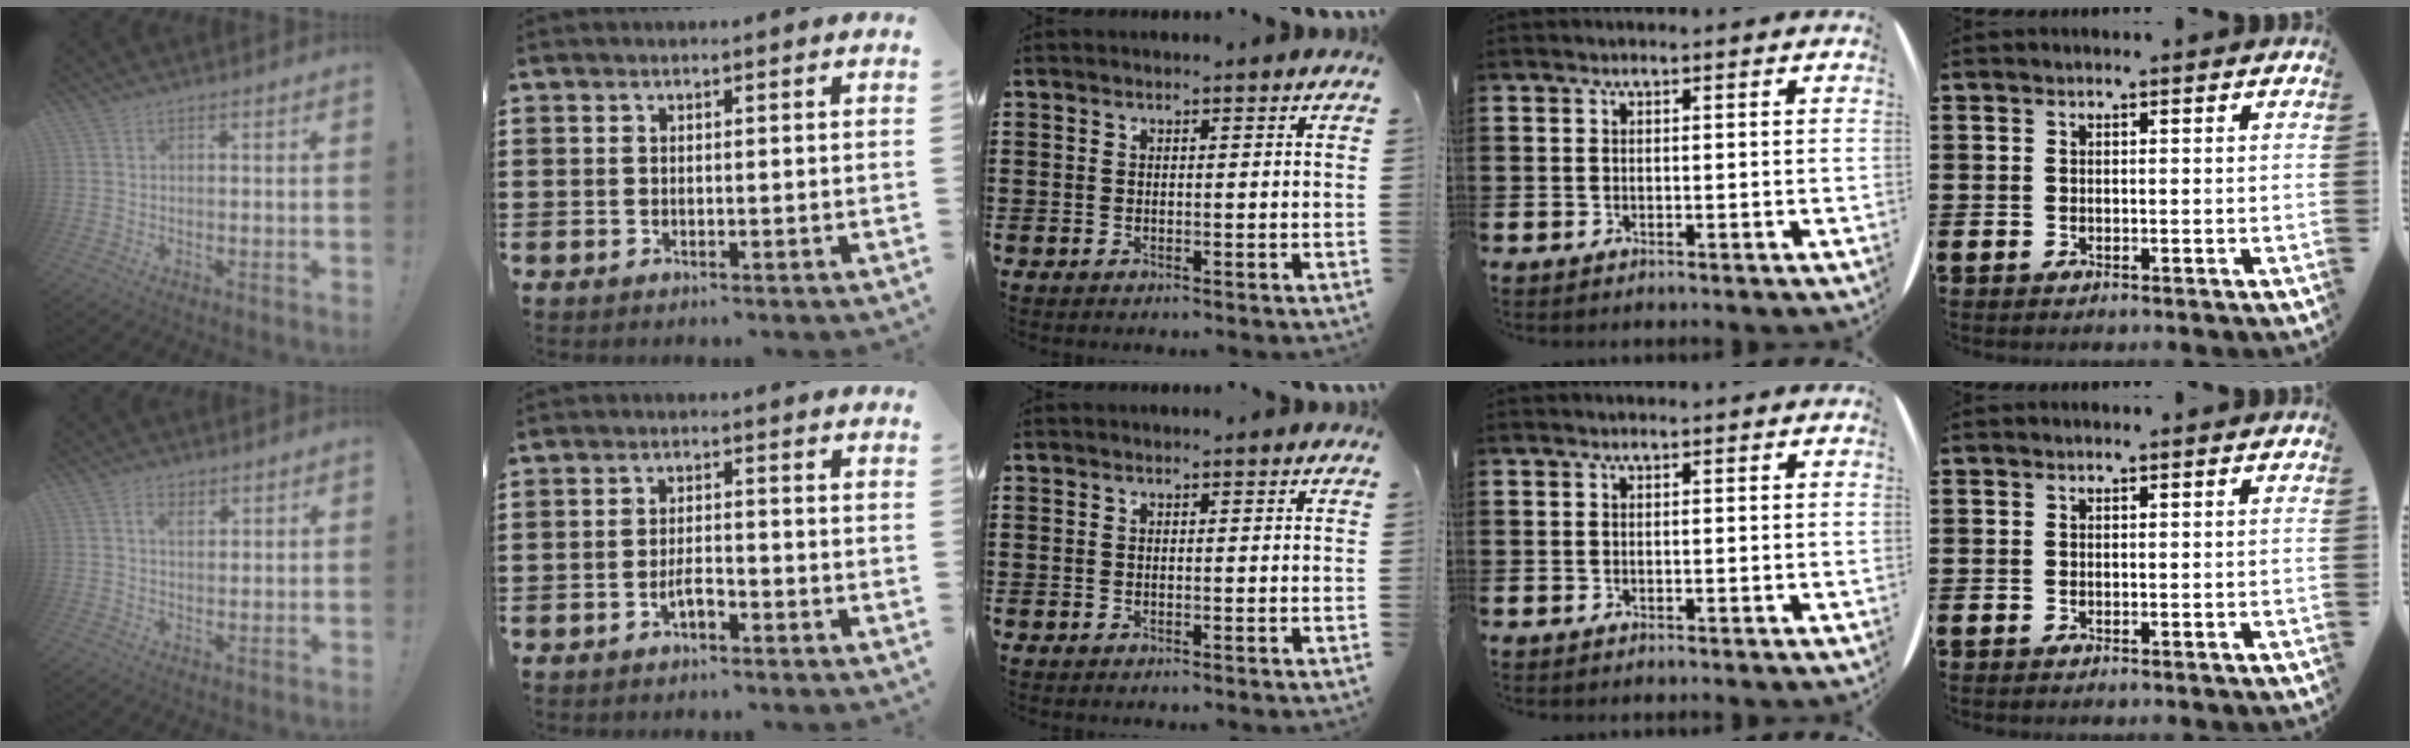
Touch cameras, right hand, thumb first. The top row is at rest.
{"thumb": {"total": 3.0, "force": [1.6, 1.5, 1.9], "torque": [-0.018, -0.009, 0.025]}, "index": {"total": 2.9, "force": [-1.7, 0.9, 2.2], "torque": [-0.047, 0.001, -0.033]}}